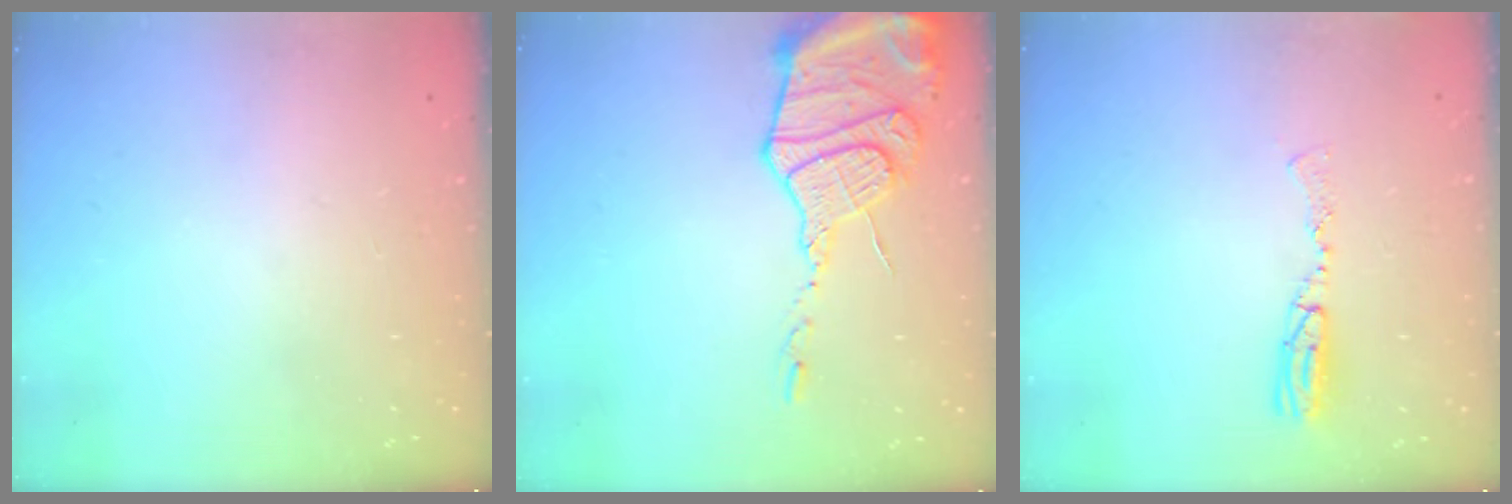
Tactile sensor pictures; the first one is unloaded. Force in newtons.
{"total": 16.4, "press": 16.3, "slide": 1.7}
{"total": 6.9, "press": 6.7, "slide": 1.8}